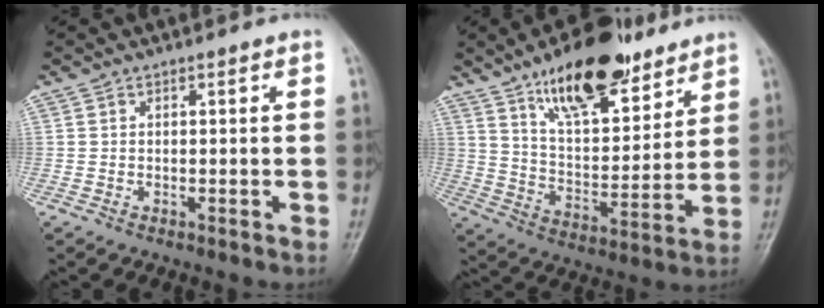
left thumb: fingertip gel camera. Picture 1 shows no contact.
{"total": 19.4, "force": [13.1, 7.7, 12.1], "torque": [-0.147, -0.073, 0.222]}